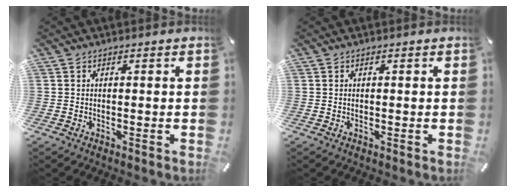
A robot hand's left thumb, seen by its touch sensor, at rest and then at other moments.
{"total": 0.0}